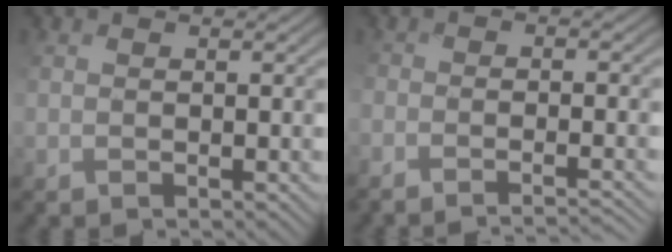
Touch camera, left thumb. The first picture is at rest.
{"total": 5.5, "force": [-4.5, 1.3, 2.8], "torque": [-0.039, -0.007, -0.051]}